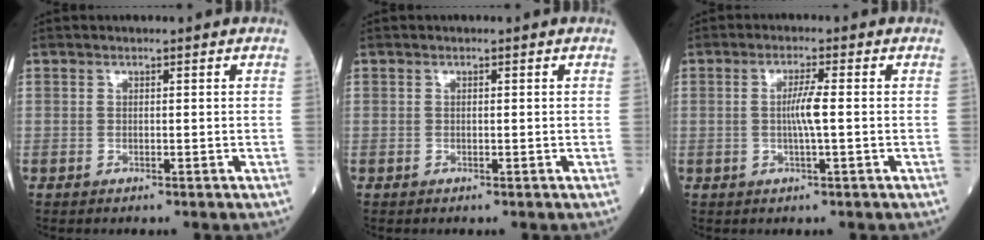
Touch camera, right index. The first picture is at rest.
{"total": 0.0}
{"total": 3.5, "force": [-0.1, -0.1, 3.5], "torque": [-0.067, -0.002, -0.003]}